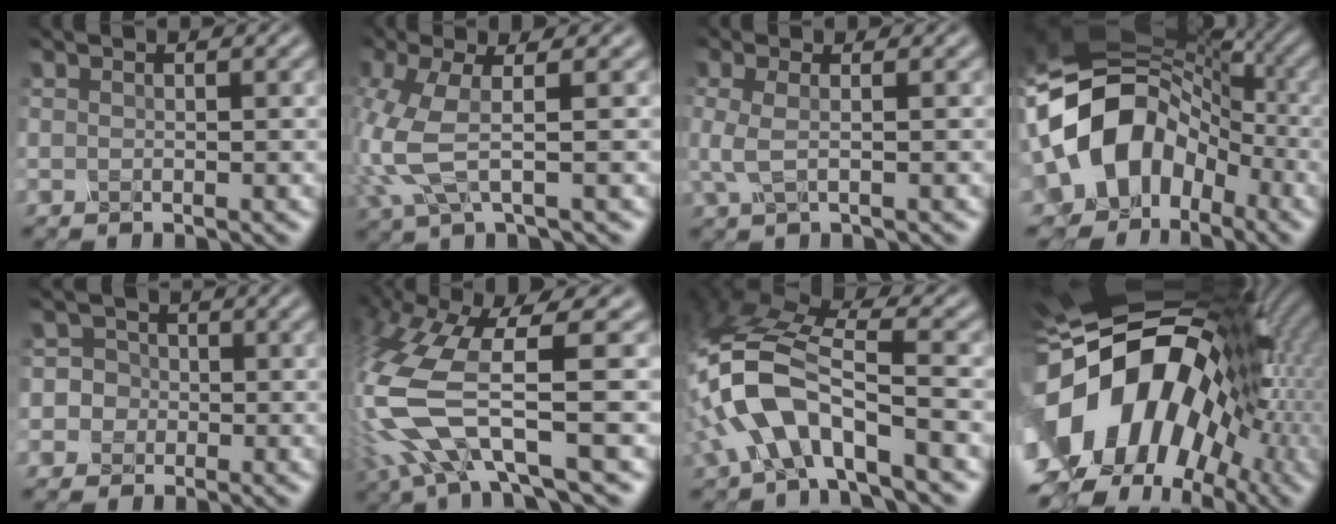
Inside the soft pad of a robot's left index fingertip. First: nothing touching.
{"total": 5.3, "force": [-0.4, 1.6, 5.0], "torque": [-0.146, -0.006, -0.008]}
{"total": 2.4, "force": [-0.2, 0.8, 2.2], "torque": [-0.051, 0.002, -0.008]}
{"total": 12.3, "force": [-4.0, 9.4, 6.8], "torque": [-0.115, 0.013, -0.094]}
{"total": 4.6, "force": [-0.5, 4.4, 1.0], "torque": [0.008, 0.031, -0.037]}
{"total": 11.3, "force": [-2.6, 3.5, 10.4], "torque": [-0.239, -0.008, -0.056]}
{"total": 9.0, "force": [-3.9, 4.0, 7.0], "torque": [-0.155, 0.012, -0.085]}
{"total": 21.0, "force": [-2.0, 14.6, 15.0], "torque": [-0.274, -0.016, -0.033]}